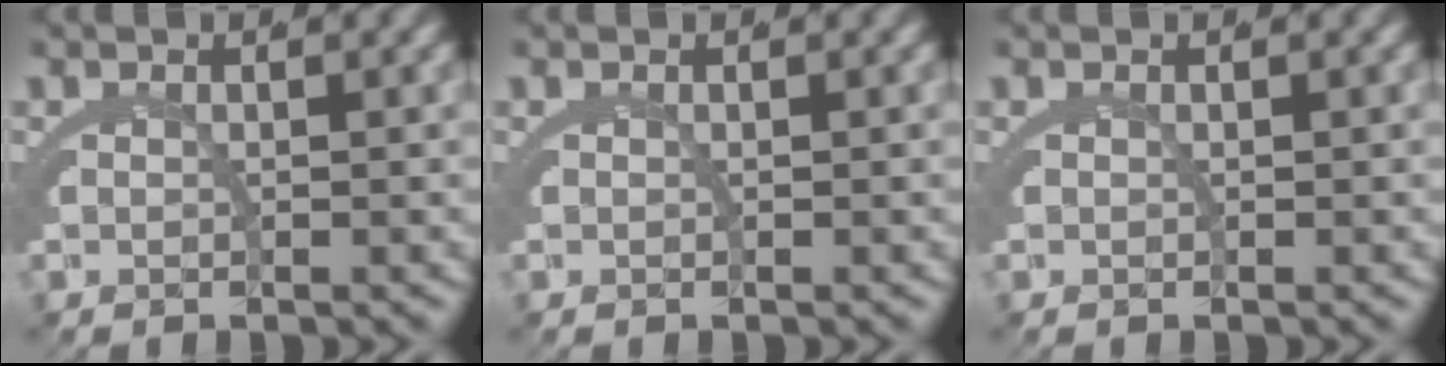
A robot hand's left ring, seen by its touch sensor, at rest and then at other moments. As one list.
[{"total": 0.0}, {"total": 0.0}]